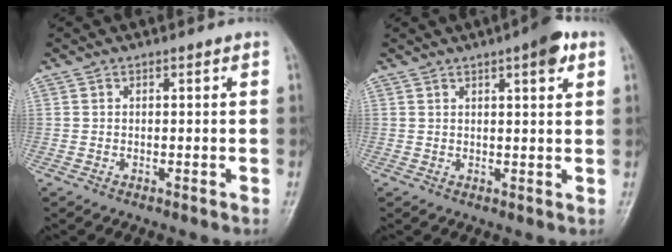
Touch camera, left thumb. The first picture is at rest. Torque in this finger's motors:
{"motor_torque": [0.87, 0.51, 0.39, -0.47, 0.01]}